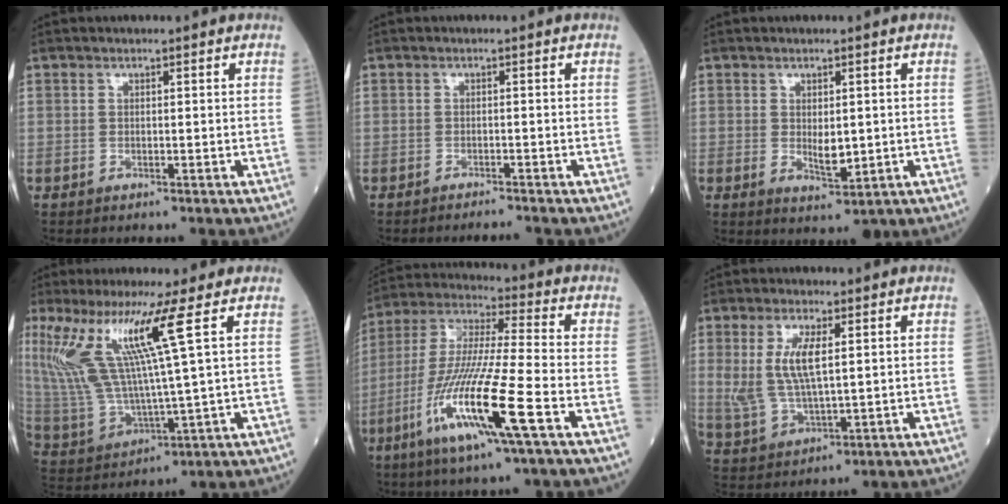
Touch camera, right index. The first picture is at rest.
{"total": 1.8, "force": [-1.7, -0.5, 0.1], "torque": [-0.005, -0.008, -0.026]}
{"total": 3.6, "force": [-0.1, 1.2, 3.4], "torque": [-0.057, -0.010, 0.007]}
{"total": 14.1, "force": [6.1, -1.2, 12.7], "torque": [-0.283, -0.003, 0.125]}
{"total": 17.3, "force": [-7.0, -0.4, 15.8], "torque": [-0.330, -0.026, -0.135]}
{"total": 8.1, "force": [1.7, 2.2, 7.7], "torque": [-0.176, 0.001, 0.040]}